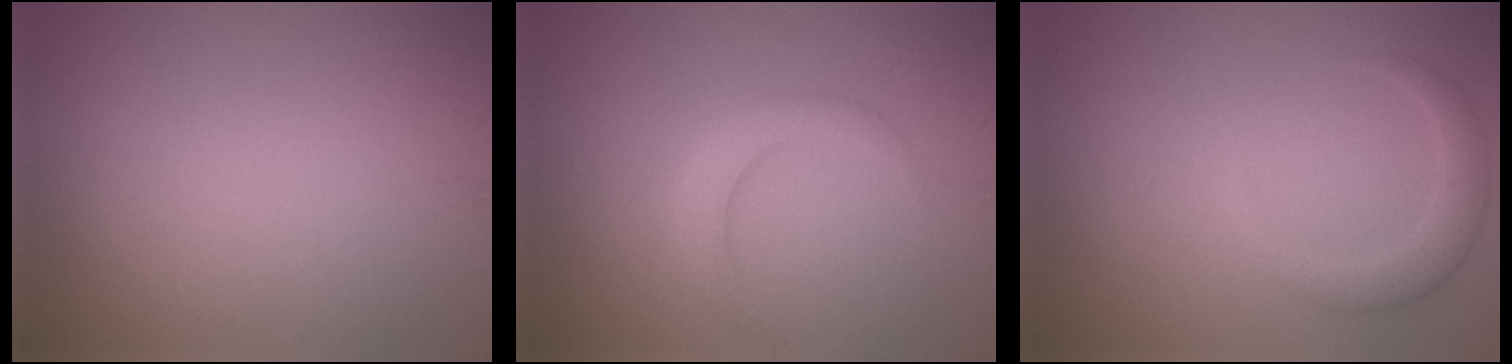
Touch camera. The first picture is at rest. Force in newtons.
{"total": 2.3, "press": 2.3, "slide": 0.0}
{"total": 2.3, "press": 2.3, "slide": 0.2}